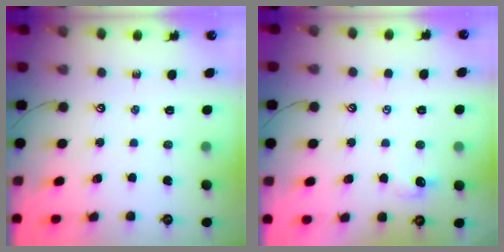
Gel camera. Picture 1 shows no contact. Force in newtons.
{"total": 0.8, "press": 0.4, "slide": 0.7}